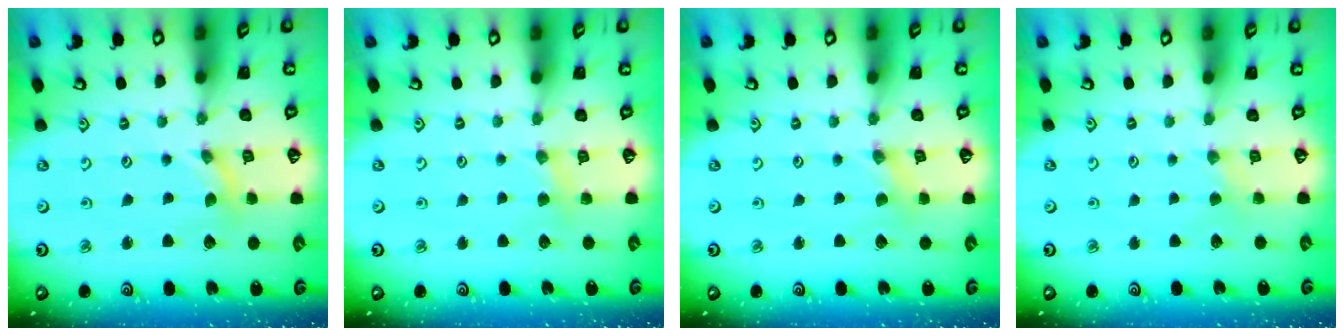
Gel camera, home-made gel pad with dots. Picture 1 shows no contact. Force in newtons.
{"total": 4.9, "press": 4.8, "slide": 0.7}
{"total": 1.6, "press": 1.5, "slide": 0.3}
{"total": 2.4, "press": 2.4, "slide": 0.4}